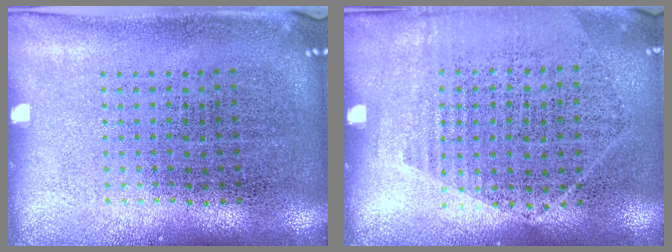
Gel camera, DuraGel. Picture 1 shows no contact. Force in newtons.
{"total": 1.2, "press": 1.0, "slide": 0.6}